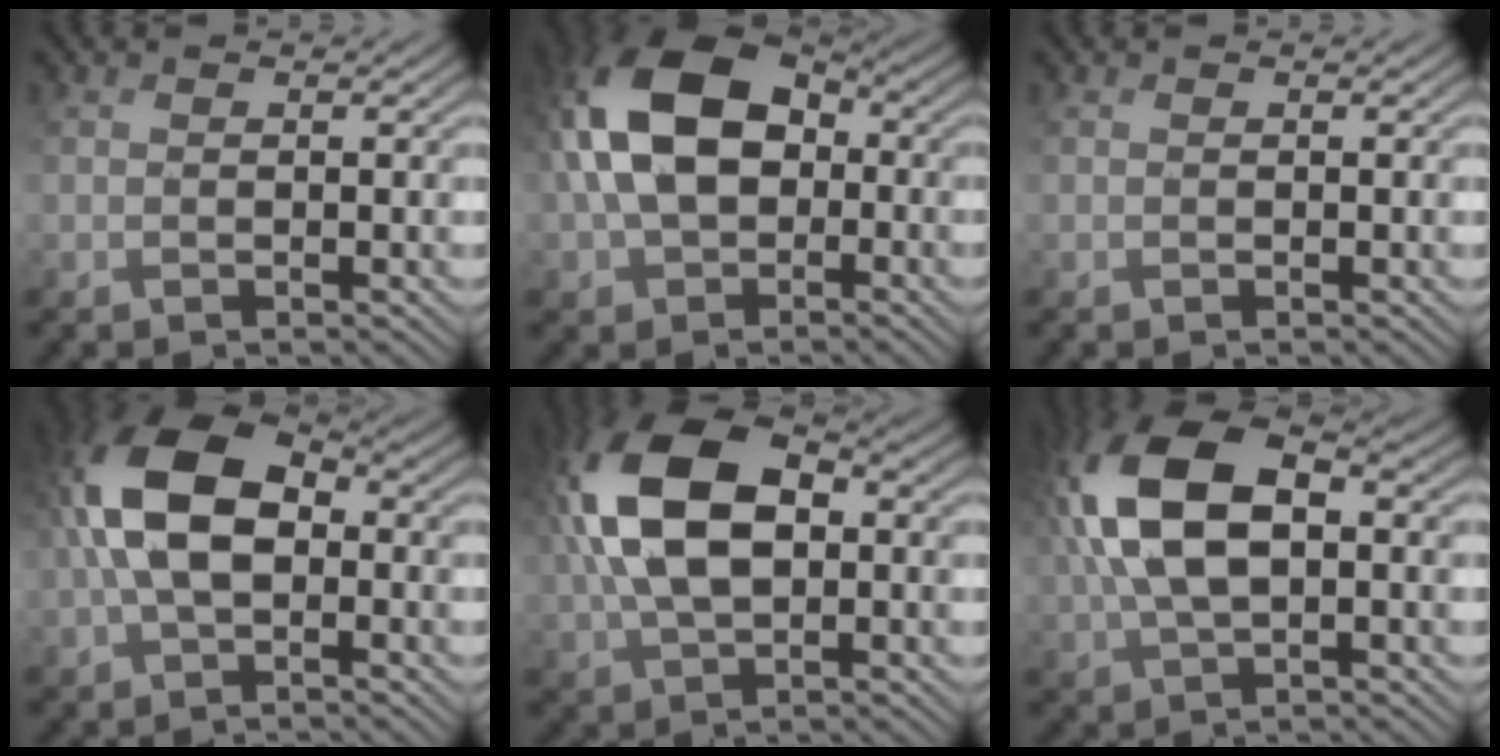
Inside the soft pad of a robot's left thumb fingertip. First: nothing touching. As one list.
[{"total": 12.9, "force": [-0.2, 8.5, 9.7], "torque": [-0.222, 0.007, -0.015]}, {"total": 0.0}, {"total": 9.7, "force": [-0.6, 5.4, 8.1], "torque": [-0.173, 0.019, -0.025]}, {"total": 13.1, "force": [1.4, 7.5, 10.6], "torque": [-0.243, 0.013, 0.022]}, {"total": 12.8, "force": [1.8, 6.9, 10.7], "torque": [-0.248, 0.013, 0.032]}]